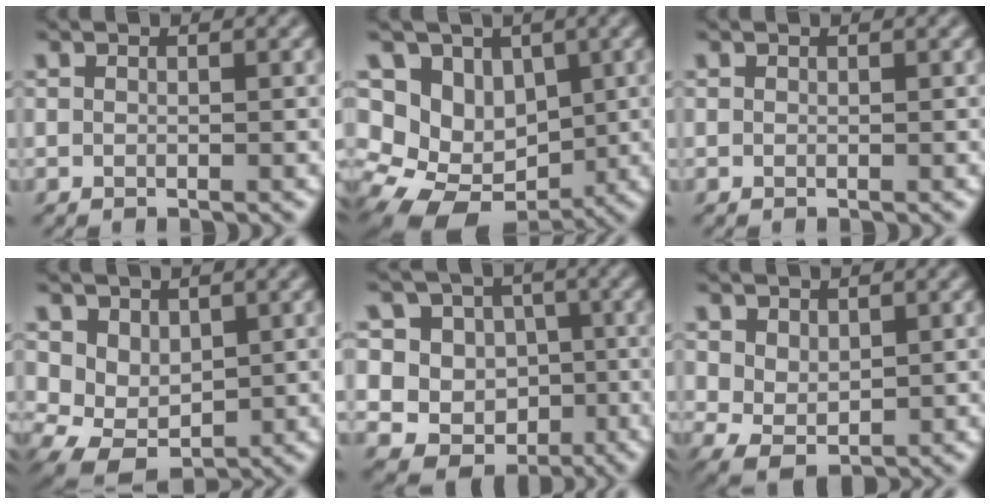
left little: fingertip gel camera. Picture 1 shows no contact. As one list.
[{"total": 9.8, "force": [-0.6, 8.3, 5.2], "torque": [-0.073, 0.012, -0.019]}, {"total": 0.0}, {"total": 3.5, "force": [0.3, 2.7, 2.1], "torque": [-0.044, -0.008, 0.011]}, {"total": 12.7, "force": [0.6, 12.0, 4.1], "torque": [-0.111, 0.036, -0.007]}, {"total": 2.7, "force": [0.4, 1.9, 1.9], "torque": [-0.045, -0.005, 0.014]}]